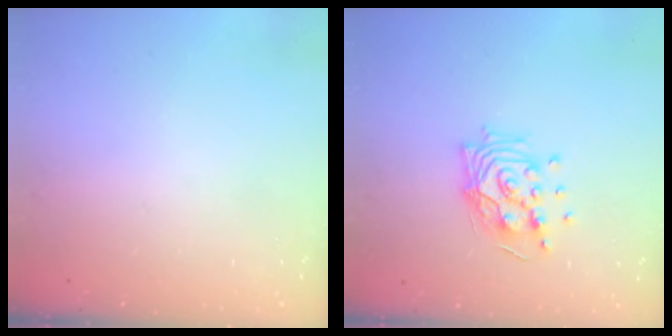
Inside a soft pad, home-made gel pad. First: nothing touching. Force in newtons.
{"total": 14.4, "press": 13.6, "slide": 4.7}